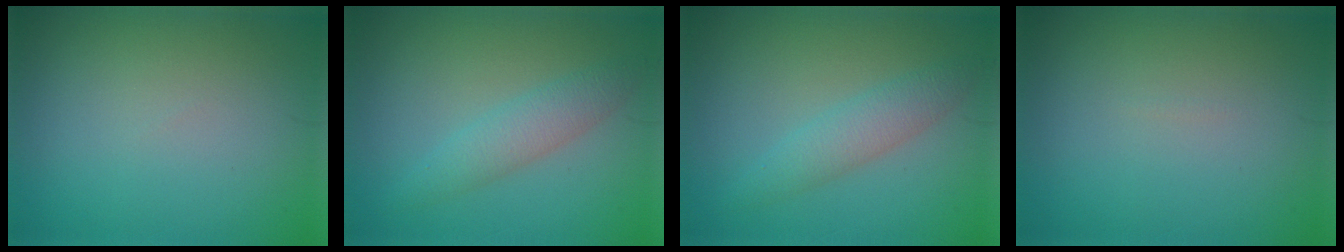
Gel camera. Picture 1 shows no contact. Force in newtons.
{"total": 2.7, "press": 2.7, "slide": 0.1}
{"total": 2.7, "press": 2.7, "slide": 0.1}
{"total": 0.0}